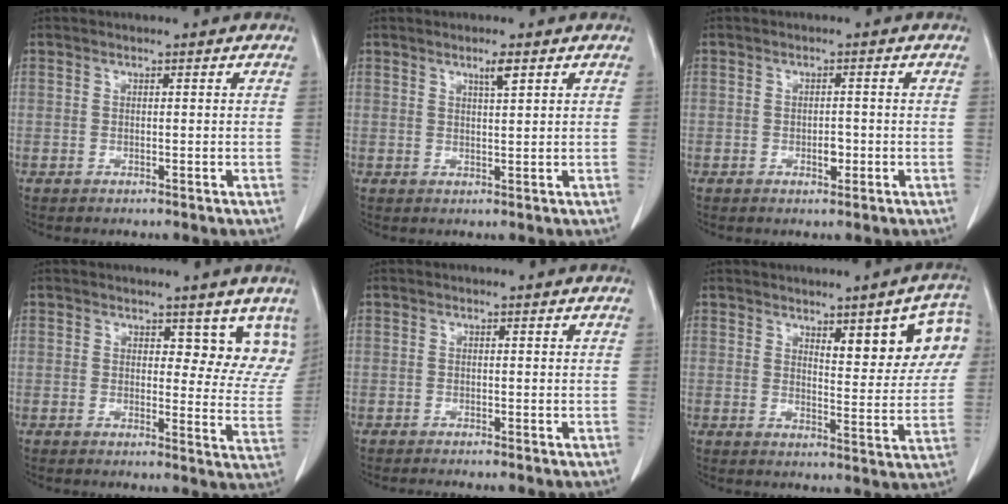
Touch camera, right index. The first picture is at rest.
{"total": 2.1, "force": [1.3, 0.1, 1.7], "torque": [-0.033, -0.002, 0.023]}
{"total": 1.9, "force": [-0.6, 0.9, 1.6], "torque": [-0.023, 0.002, -0.007]}
{"total": 8.0, "force": [5.9, 4.0, 3.7], "torque": [-0.014, -0.020, 0.055]}
{"total": 1.3, "force": [-1.2, -0.2, 0.6], "torque": [-0.007, 0.000, -0.019]}
{"total": 9.9, "force": [4.5, 2.6, 8.4], "torque": [-0.096, 0.004, 0.058]}